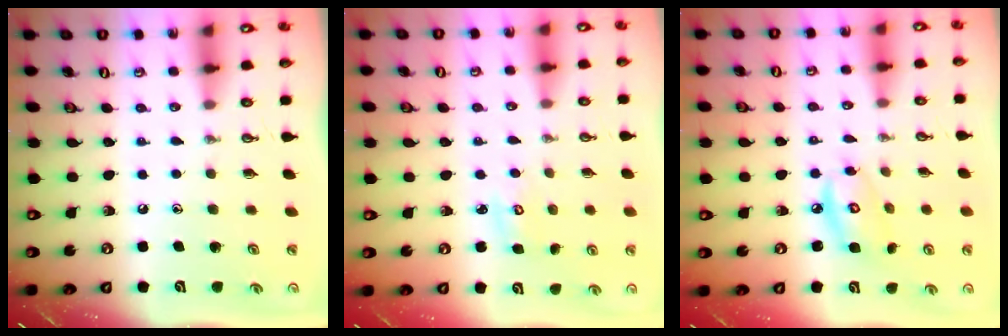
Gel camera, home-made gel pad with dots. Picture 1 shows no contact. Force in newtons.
{"total": 3.2, "press": 3.2, "slide": 0.2}
{"total": 8.0, "press": 8.0, "slide": 0.4}